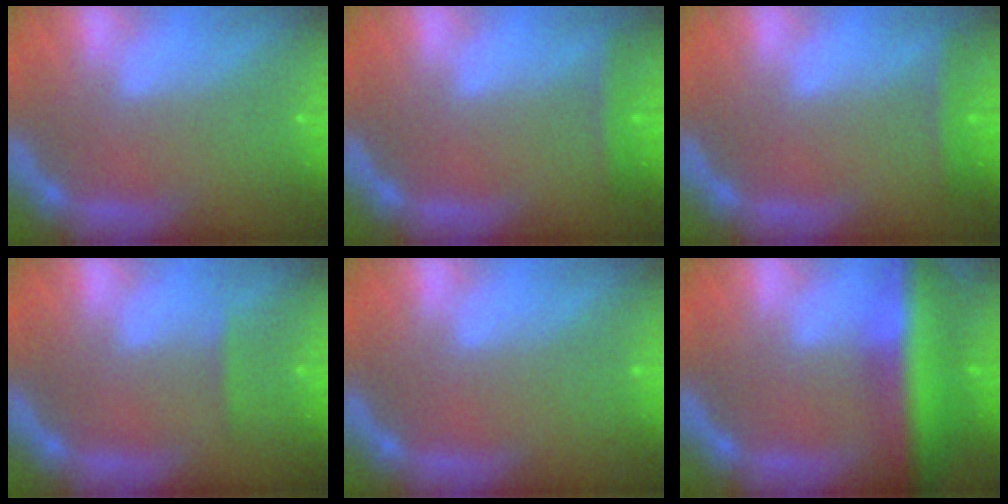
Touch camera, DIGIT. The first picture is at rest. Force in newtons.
{"total": 1.9}
{"total": 1.9}
{"total": 0.9}
{"total": 0.0}
{"total": 9.5}